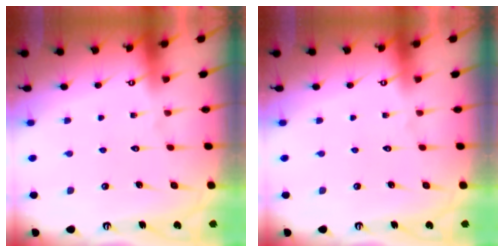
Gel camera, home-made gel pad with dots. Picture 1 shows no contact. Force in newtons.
{"total": 0.0}